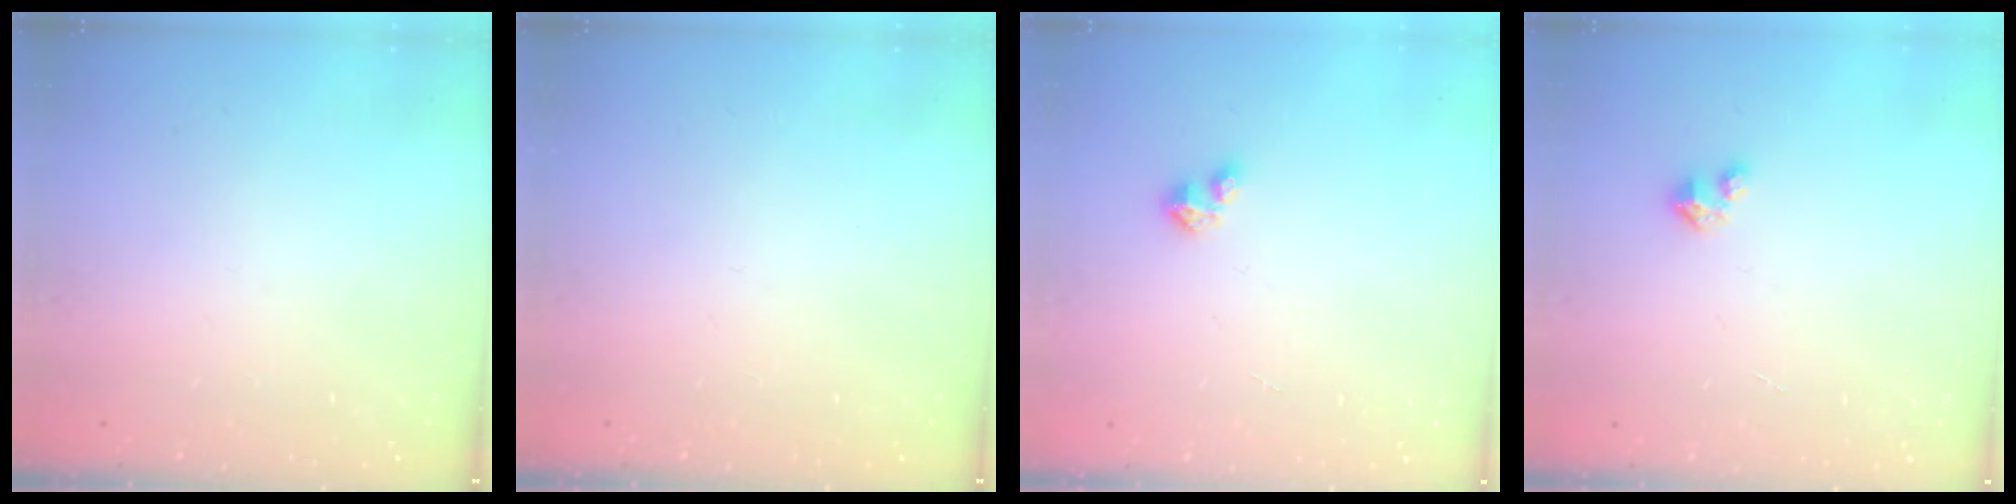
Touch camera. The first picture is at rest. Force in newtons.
{"total": 0.0}
{"total": 2.1, "press": 2.1, "slide": 0.2}
{"total": 1.6, "press": 1.6, "slide": 0.2}